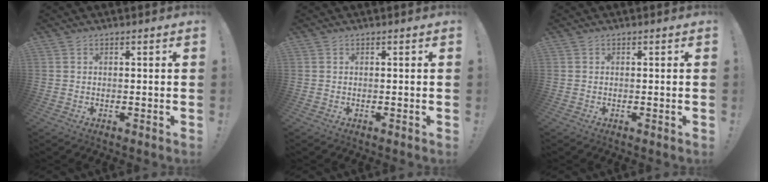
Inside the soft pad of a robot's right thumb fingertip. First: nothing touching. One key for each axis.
{"total": 0.0}
{"total": 0.6, "fx": 0.0, "fy": -0.4, "fz": 0.4, "tx": -0.004, "ty": -0.004, "tz": -0.001}